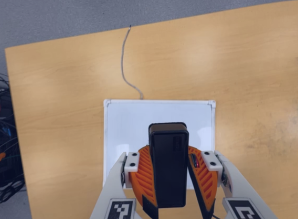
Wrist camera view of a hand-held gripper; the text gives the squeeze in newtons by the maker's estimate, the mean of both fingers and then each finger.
{"total": 8.7, "left": 9.1, "right": 8.4}